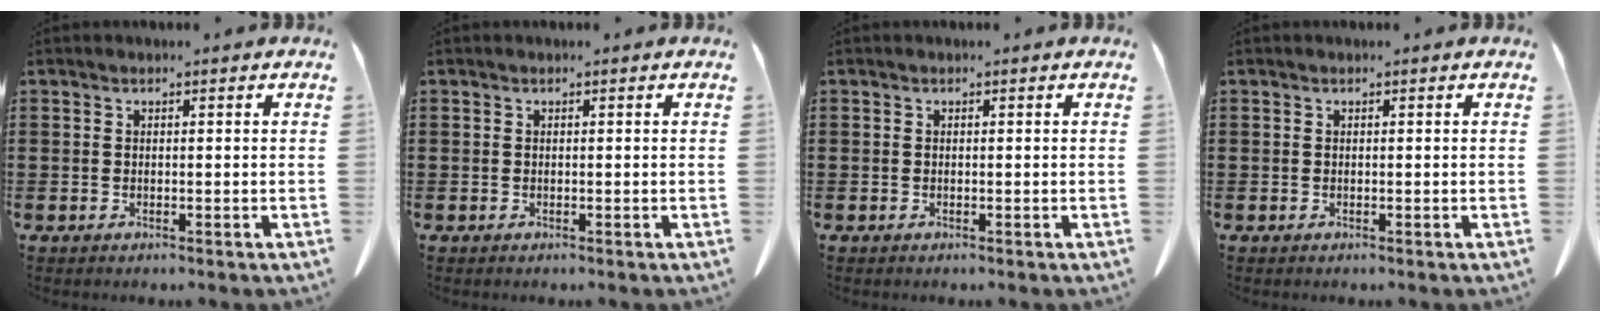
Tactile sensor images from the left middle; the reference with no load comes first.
{"total": 0.0}
{"total": 0.0}
{"total": 0.0}